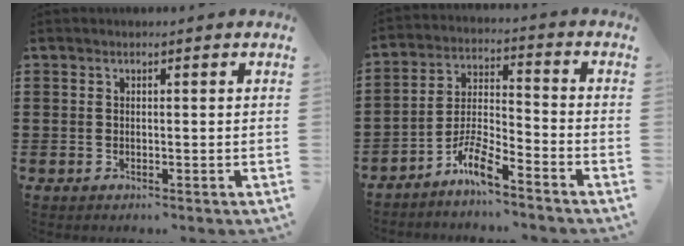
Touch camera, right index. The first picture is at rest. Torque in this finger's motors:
{"motor_torque": [1.09, -1.04, 0.12, 0.02]}